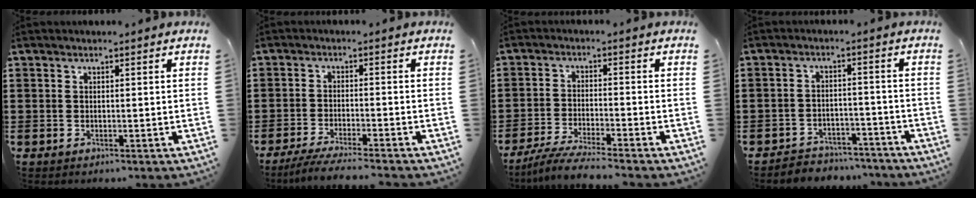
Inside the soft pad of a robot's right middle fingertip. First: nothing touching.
{"total": 3.8, "force": [-3.5, -0.2, 1.6], "torque": [-0.033, -0.010, -0.068]}
{"total": 4.7, "force": [-4.3, -0.2, 1.9], "torque": [-0.046, -0.014, -0.085]}
{"total": 3.8, "force": [-3.7, 0.7, -0.3], "torque": [-0.003, 0.003, -0.080]}